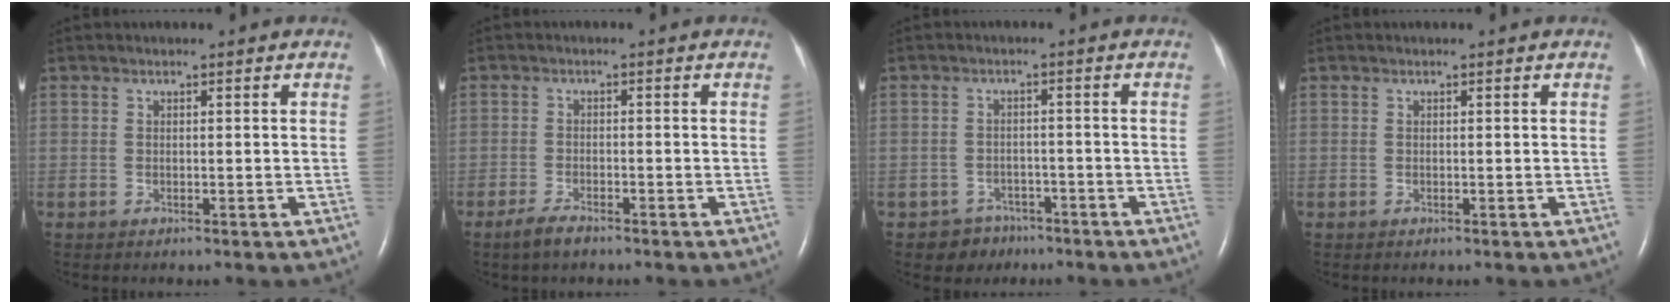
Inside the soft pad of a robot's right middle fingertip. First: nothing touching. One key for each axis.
{"total": 2.8, "fx": -2.2, "fy": 0.7, "fz": 1.6, "tx": -0.044, "ty": -0.005, "tz": -0.040}
{"total": 3.9, "fx": -2.7, "fy": 2.8, "fz": -0.4, "tx": 0.005, "ty": 0.010, "tz": -0.039}
{"total": 0.0}